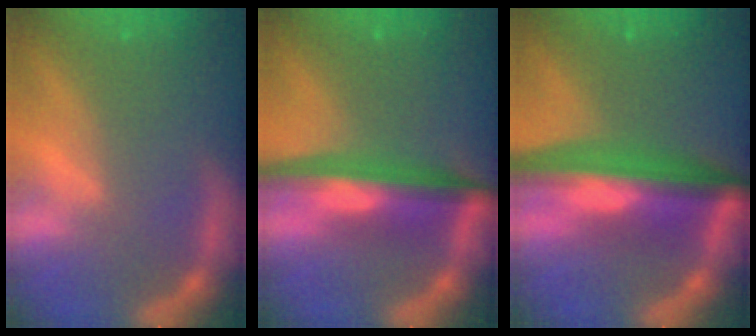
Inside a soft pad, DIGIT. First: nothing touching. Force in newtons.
{"total": 7.5}
{"total": 10.0}